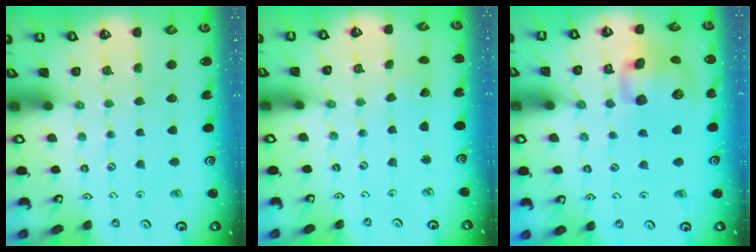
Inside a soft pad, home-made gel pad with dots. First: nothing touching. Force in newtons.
{"total": 2.4, "press": 2.4, "slide": 0.2}
{"total": 14.3, "press": 14.1, "slide": 2.5}